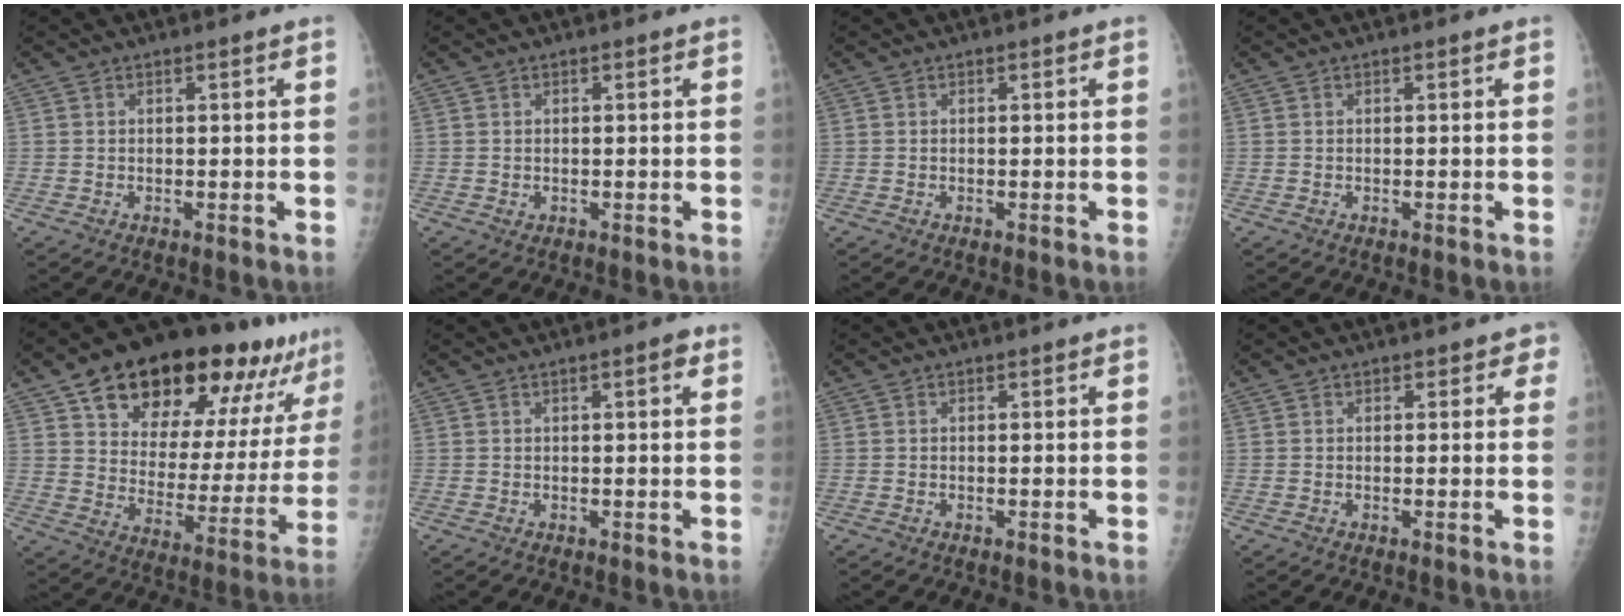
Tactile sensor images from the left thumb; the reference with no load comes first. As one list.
[{"total": 0.5, "force": [0.0, 0.5, 0.1], "torque": [0.000, 0.001, 0.000]}, {"total": 0.0}, {"total": 0.0}, {"total": 26.4, "force": [16.5, 11.6, 17.0], "torque": [-0.213, -0.037, 0.253]}, {"total": 2.2, "force": [0.9, 0.6, 1.9], "torque": [-0.023, 0.001, 0.009]}, {"total": 0.0}, {"total": 1.6, "force": [0.7, 1.3, 0.5], "torque": [0.018, 0.002, 0.000]}]